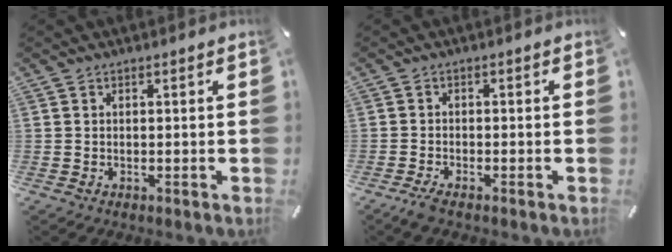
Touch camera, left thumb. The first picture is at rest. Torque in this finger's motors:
{"motor_torque": [-0.02, 0.13, 0.01, 0.01, 0.00]}